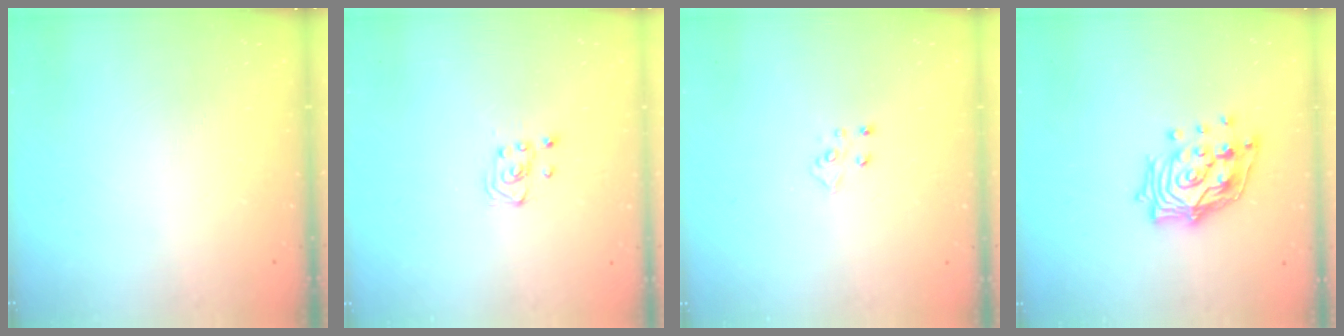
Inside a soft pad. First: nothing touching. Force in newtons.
{"total": 3.9, "press": 3.8, "slide": 0.7}
{"total": 4.8, "press": 4.8, "slide": 0.5}
{"total": 14.8, "press": 14.7, "slide": 2.0}